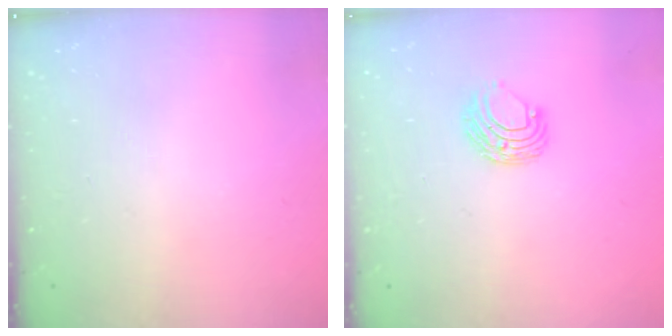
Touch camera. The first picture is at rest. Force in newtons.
{"total": 7.1, "press": 7.0, "slide": 0.7}